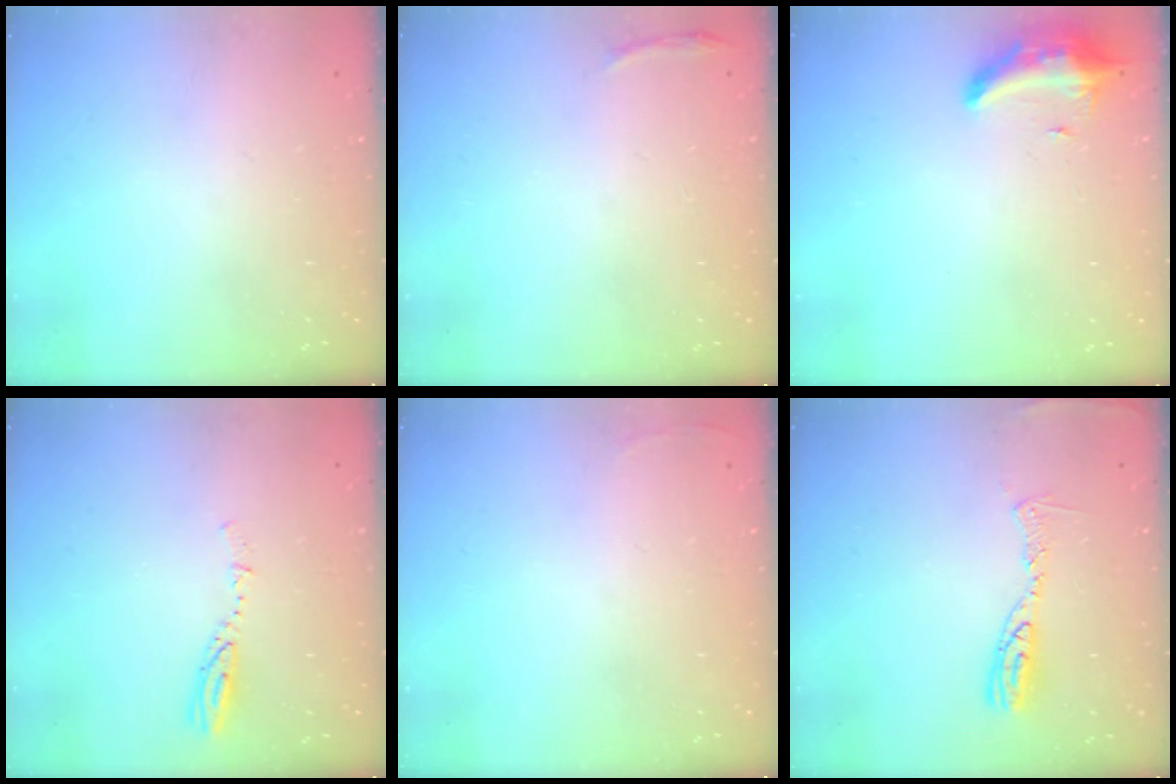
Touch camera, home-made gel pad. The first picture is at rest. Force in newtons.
{"total": 3.0, "press": 1.9, "slide": 2.3}
{"total": 8.5, "press": 8.4, "slide": 1.4}
{"total": 3.4, "press": 3.4, "slide": 0.2}
{"total": 2.5, "press": 2.4, "slide": 0.9}
{"total": 8.8, "press": 8.8, "slide": 0.9}